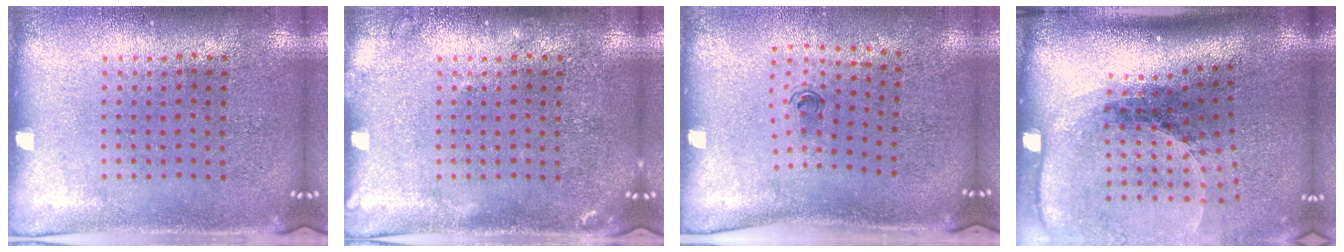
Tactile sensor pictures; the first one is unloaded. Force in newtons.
{"total": 1.0, "press": 1.0, "slide": 0.3}
{"total": 0.6, "press": 0.3, "slide": 0.5}
{"total": 2.6, "press": 1.8, "slide": 1.8}